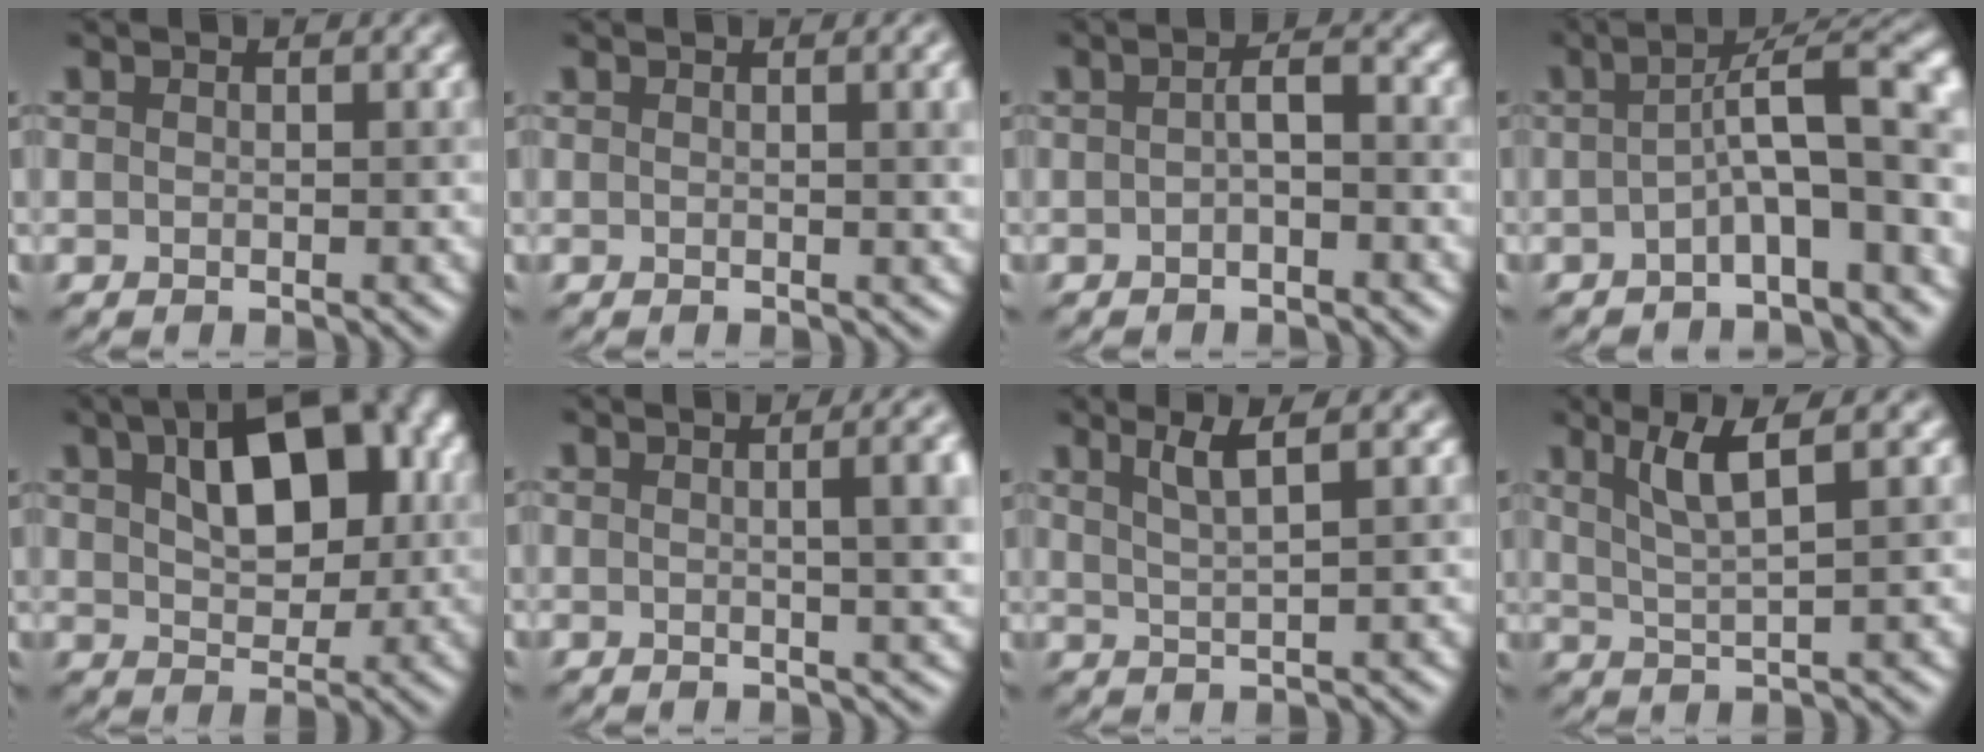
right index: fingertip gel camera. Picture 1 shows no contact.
{"total": 3.3, "force": [0.7, 1.2, 3.0], "torque": [-0.019, 0.010, 0.005]}
{"total": 1.9, "force": [-0.4, 0.5, 1.8], "torque": [-0.032, 0.005, -0.011]}
{"total": 7.4, "force": [-0.9, 1.8, 7.2], "torque": [-0.086, 0.022, -0.027]}
{"total": 9.6, "force": [3.1, 5.3, 7.4], "torque": [-0.104, 0.023, 0.044]}
{"total": 6.1, "force": [0.9, 2.2, 5.6], "torque": [-0.028, 0.019, 0.006]}
{"total": 3.1, "force": [1.8, 0.5, 2.4], "torque": [-0.032, 0.006, 0.033]}
{"total": 4.2, "force": [2.1, 0.6, 3.6], "torque": [-0.064, 0.003, 0.041]}